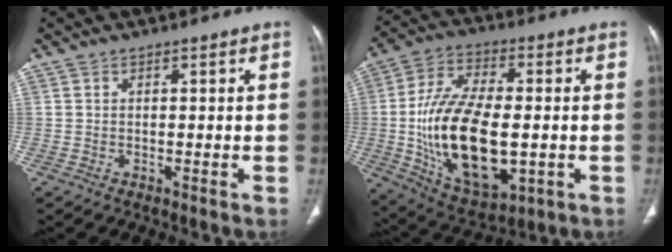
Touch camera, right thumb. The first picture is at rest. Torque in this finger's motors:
{"motor_torque": [-0.09, 2.21, 1.99, 0.61, 0.29]}